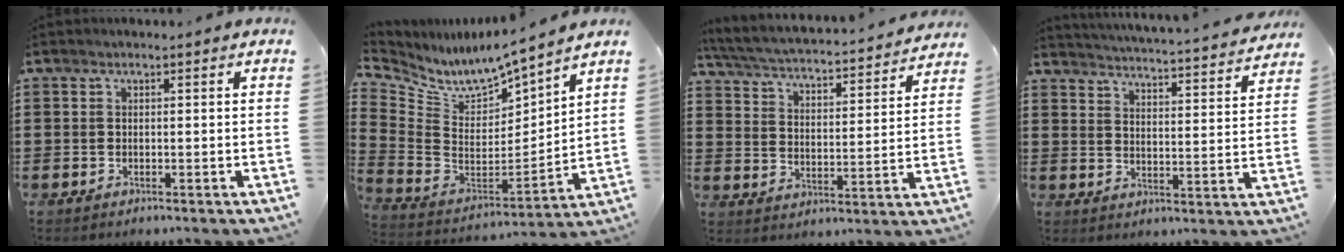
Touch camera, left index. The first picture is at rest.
{"total": 6.6, "force": [6.2, 1.4, 1.9], "torque": [-0.077, -0.055, 0.103]}
{"total": 3.7, "force": [3.5, -0.1, 1.1], "torque": [-0.044, -0.031, 0.049]}
{"total": 3.8, "force": [3.7, -0.7, 0.3], "torque": [-0.028, -0.038, 0.056]}